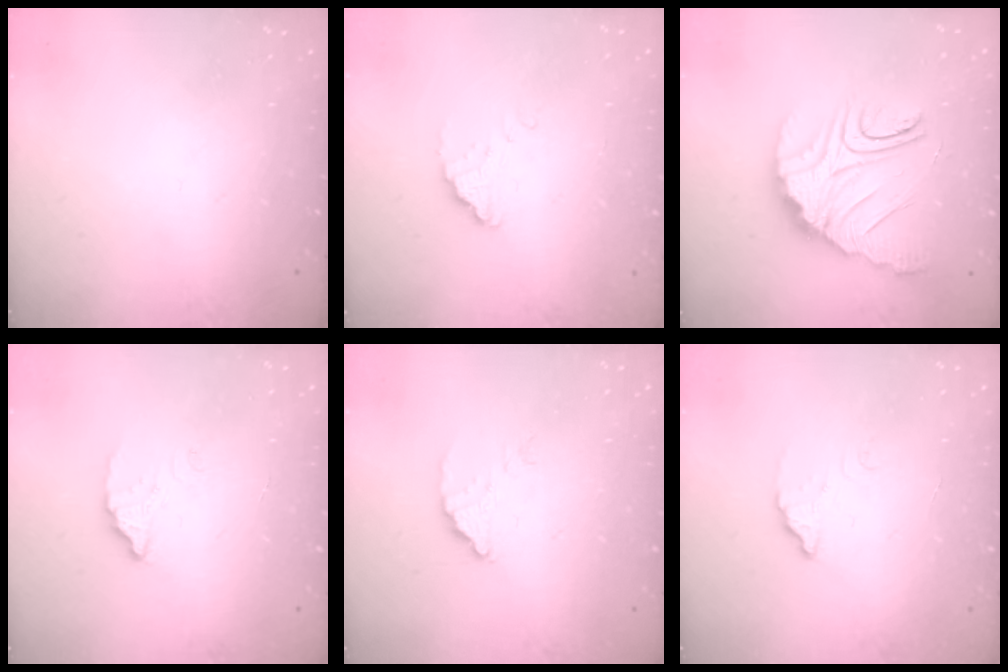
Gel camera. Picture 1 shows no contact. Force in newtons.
{"total": 1.9, "press": 1.9, "slide": 0.0}
{"total": 15.5, "press": 15.4, "slide": 1.5}
{"total": 2.8, "press": 2.8, "slide": 0.3}
{"total": 2.2, "press": 2.2, "slide": 0.0}
{"total": 2.3, "press": 2.3, "slide": 0.1}